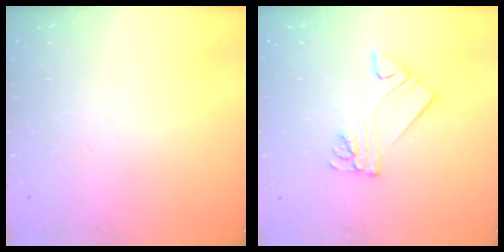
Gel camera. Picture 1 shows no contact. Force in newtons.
{"total": 7.9, "press": 7.9, "slide": 0.8}